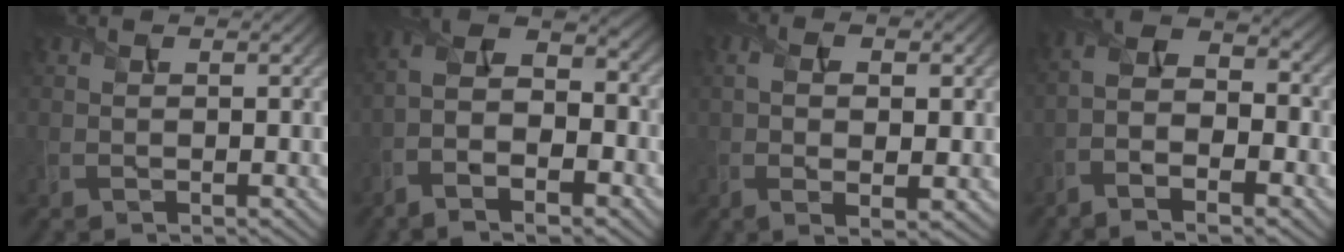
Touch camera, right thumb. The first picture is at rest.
{"total": 10.8, "force": [-5.6, 4.9, 7.8], "torque": [-0.163, -0.016, -0.107]}
{"total": 5.8, "force": [0.2, 2.8, 5.1], "torque": [-0.095, -0.005, 0.009]}
{"total": 8.5, "force": [-4.8, 3.4, 6.1], "torque": [-0.122, -0.012, -0.094]}